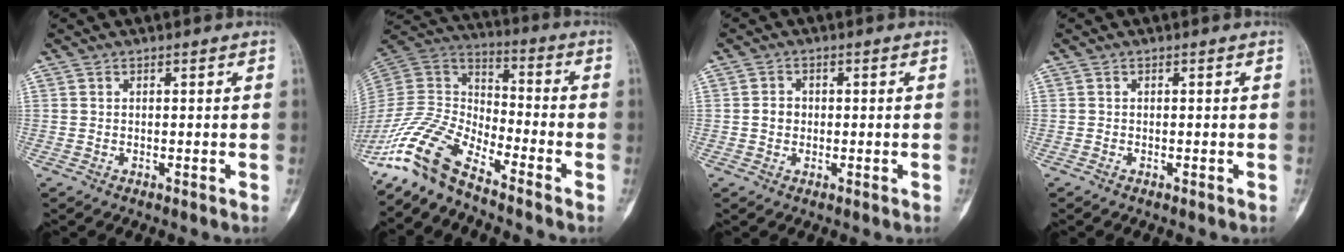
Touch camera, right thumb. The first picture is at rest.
{"total": 13.2, "force": [-10.6, 4.0, 6.8], "torque": [-0.141, 0.078, -0.220]}
{"total": 2.3, "force": [-0.2, 2.1, 1.1], "torque": [-0.009, 0.007, -0.006]}
{"total": 0.0}